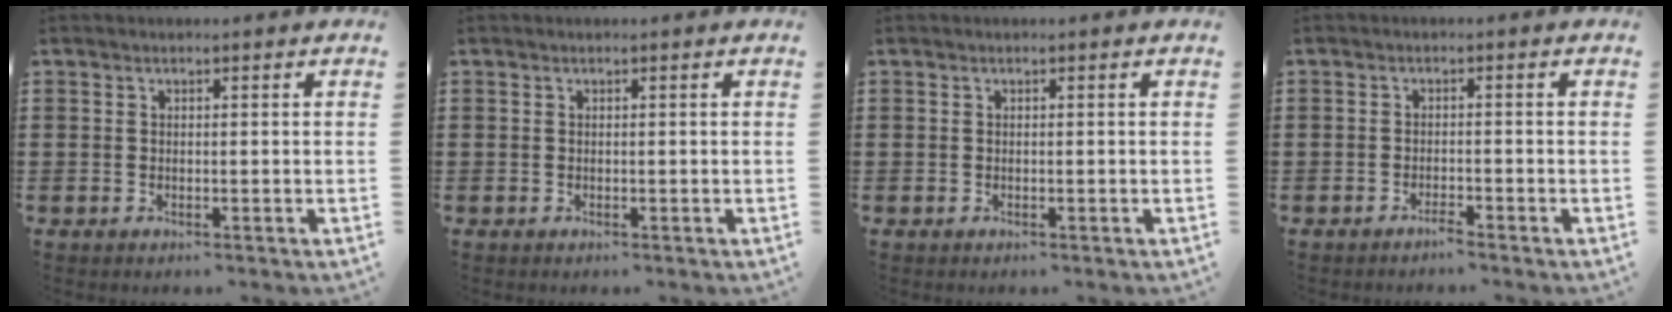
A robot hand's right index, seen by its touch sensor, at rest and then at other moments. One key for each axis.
{"total": 0.0}
{"total": 0.0}
{"total": 1.4, "fx": -1.4, "fy": -0.1, "fz": 0.2, "tx": -0.007, "ty": -0.001, "tz": -0.027}